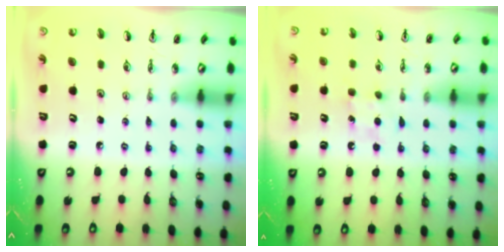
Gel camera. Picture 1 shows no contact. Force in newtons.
{"total": 6.3, "press": 6.2, "slide": 0.8}